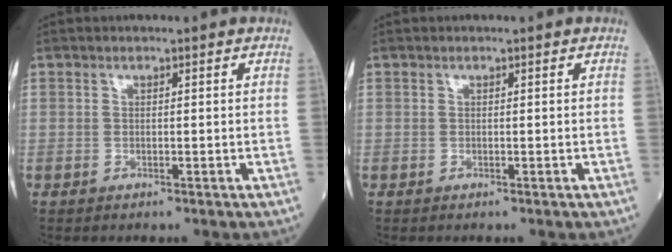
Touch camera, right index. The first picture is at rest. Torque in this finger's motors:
{"motor_torque": [0.03, -0.03, -0.04, -0.01]}